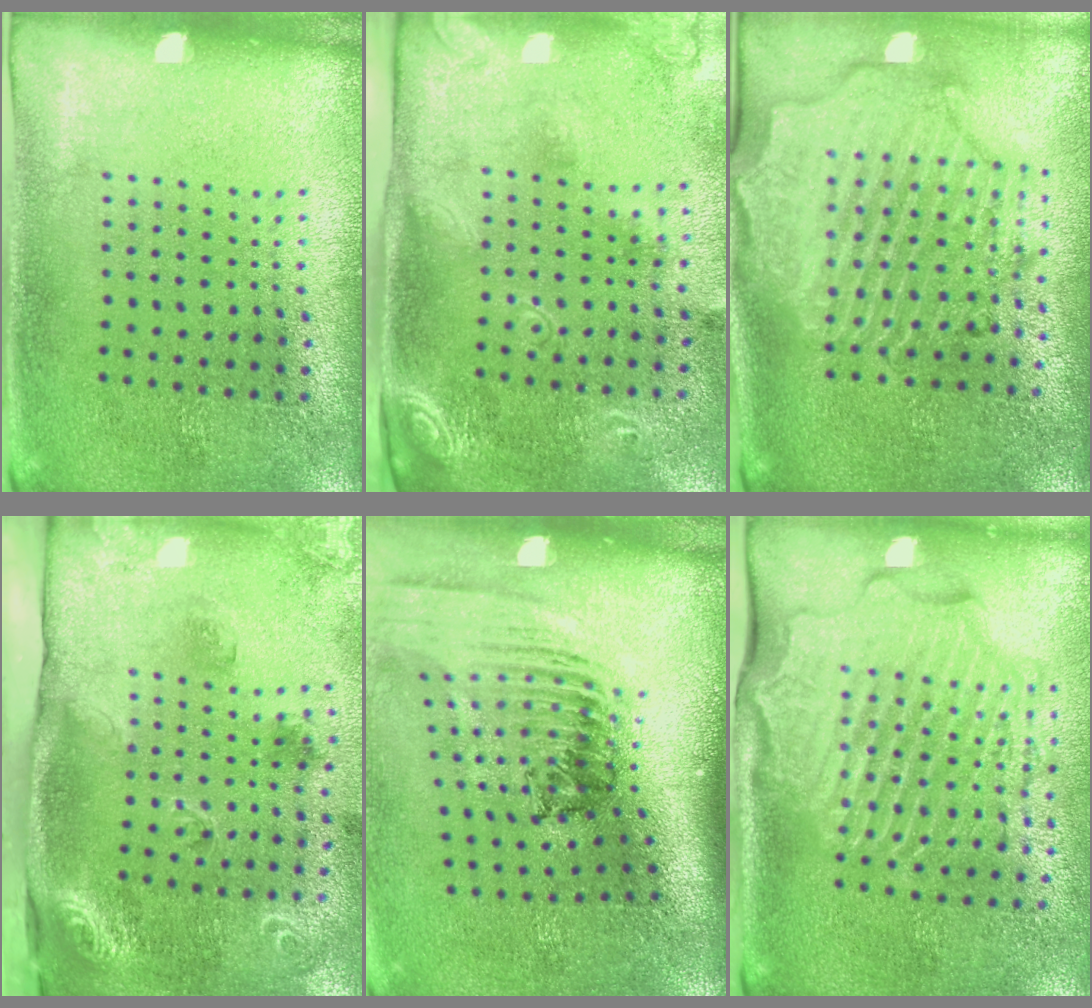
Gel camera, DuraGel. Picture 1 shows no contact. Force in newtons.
{"total": 2.5, "press": 1.7, "slide": 1.9}
{"total": 2.9, "press": 2.6, "slide": 1.3}
{"total": 2.1, "press": 1.8, "slide": 1.1}
{"total": 2.4, "press": 1.7, "slide": 1.7}
{"total": 2.6, "press": 2.3, "slide": 1.3}